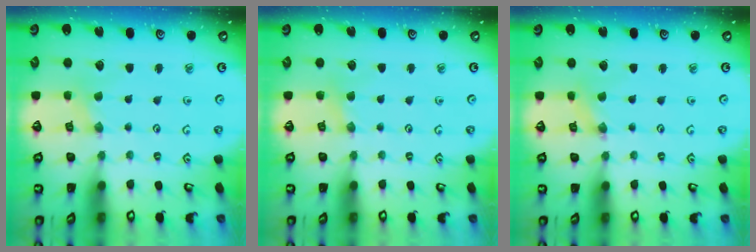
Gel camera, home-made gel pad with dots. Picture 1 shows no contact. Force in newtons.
{"total": 2.1, "press": 2.1, "slide": 0.4}
{"total": 0.0}